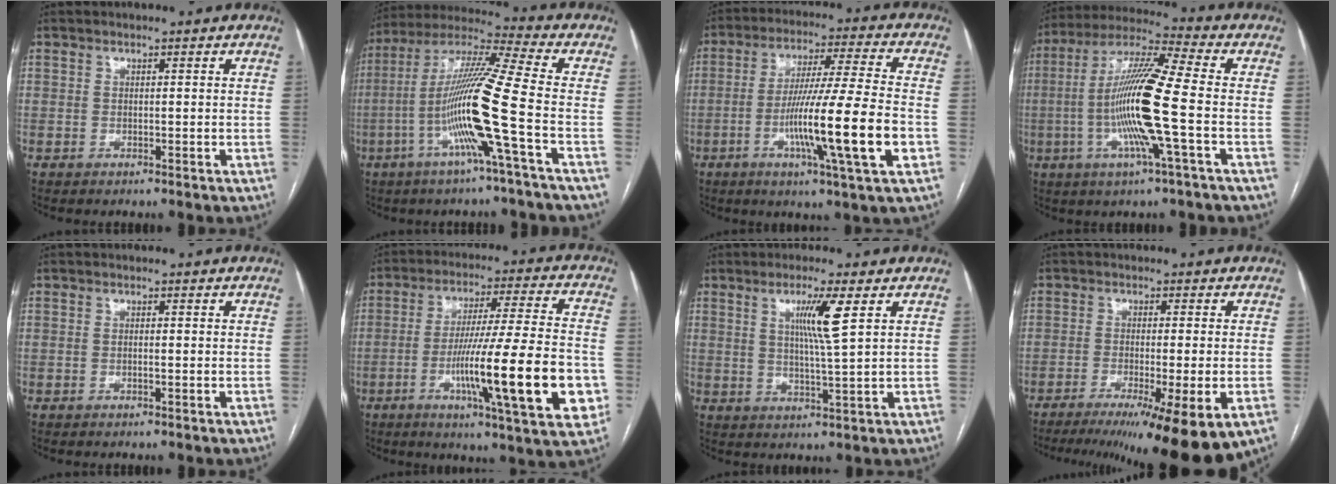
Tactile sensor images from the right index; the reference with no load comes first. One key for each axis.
{"total": 15.5, "fx": -4.5, "fy": -1.8, "fz": 14.8, "tx": -0.288, "ty": -0.003, "tz": -0.097}
{"total": 16.7, "fx": -4.6, "fy": -0.6, "fz": 16.1, "tx": -0.284, "ty": -0.014, "tz": -0.082}
{"total": 15.4, "fx": -2.7, "fy": -0.3, "fz": 15.2, "tx": -0.296, "ty": -0.005, "tz": -0.064}
{"total": 0.5, "fx": -0.1, "fy": 0.1, "fz": 0.5, "tx": -0.011, "ty": -0.001, "tz": -0.002}
{"total": 21.1, "fx": -5.8, "fy": 1.0, "fz": 20.2, "tx": -0.292, "ty": -0.015, "tz": -0.088}
{"total": 6.5, "fx": 2.4, "fy": -0.7, "fz": 6.0, "tx": -0.108, "ty": -0.008, "tz": 0.044}
{"total": 16.5, "fx": -11.2, "fy": 0.5, "fz": 12.1, "tx": -0.133, "ty": -0.040, "tz": -0.165}